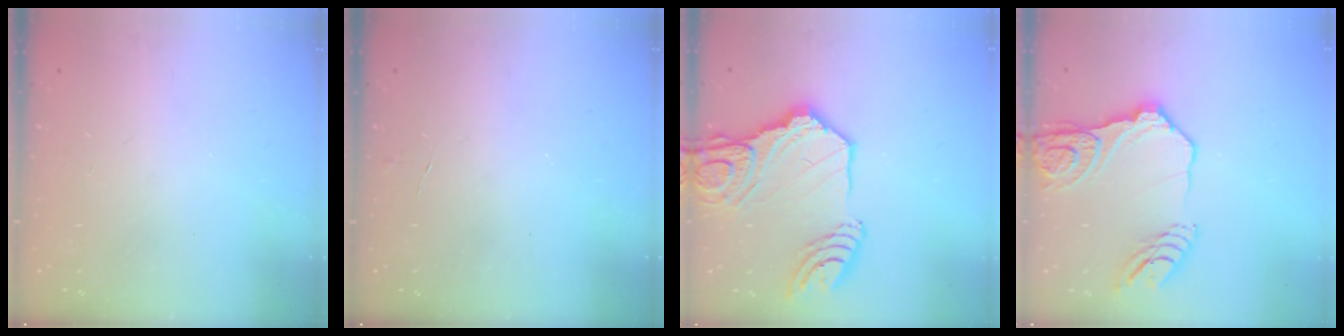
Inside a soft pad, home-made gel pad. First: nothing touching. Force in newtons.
{"total": 2.8, "press": 2.8, "slide": 0.3}
{"total": 21.3, "press": 21.2, "slide": 2.6}
{"total": 18.3, "press": 18.2, "slide": 1.9}